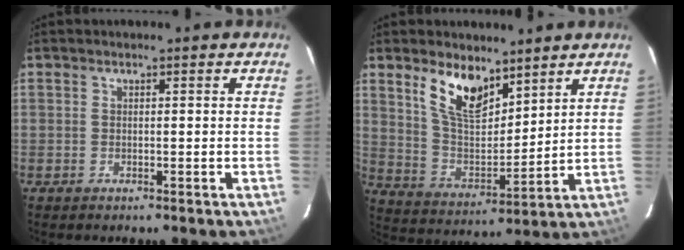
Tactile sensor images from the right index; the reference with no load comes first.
{"total": 11.4, "force": [7.5, 5.1, 7.0], "torque": [-0.133, 0.002, 0.150]}